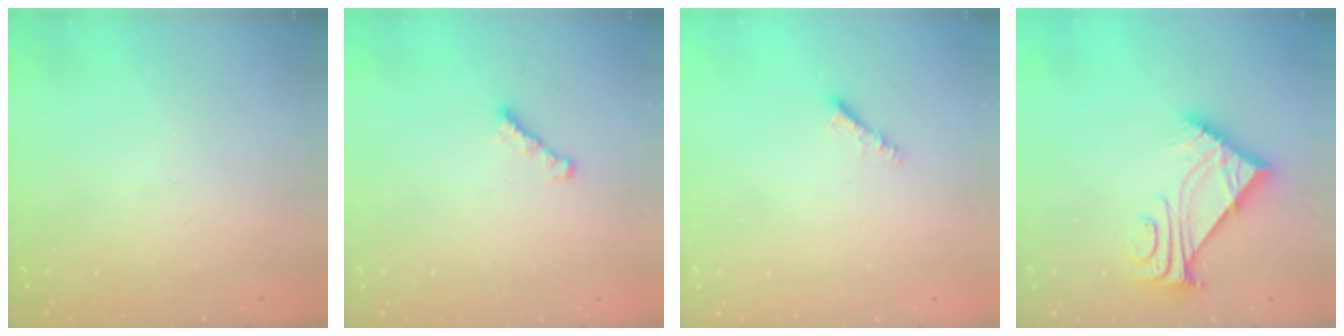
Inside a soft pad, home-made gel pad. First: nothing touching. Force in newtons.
{"total": 1.8, "press": 1.7, "slide": 0.6}
{"total": 3.0, "press": 2.9, "slide": 0.6}
{"total": 7.6, "press": 7.6, "slide": 0.7}